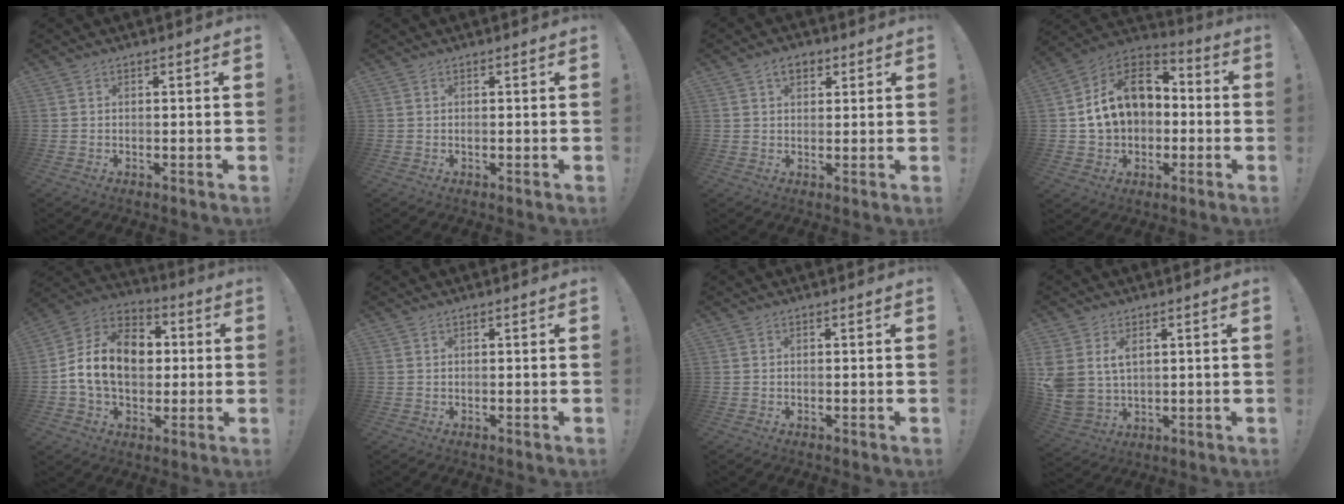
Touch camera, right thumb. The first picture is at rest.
{"total": 0.0}
{"total": 4.8, "force": [2.2, 3.1, 2.8], "torque": [-0.037, 0.000, 0.038]}
{"total": 17.0, "force": [2.9, 12.8, 10.9], "torque": [-0.155, 0.000, 0.061]}
{"total": 17.5, "force": [1.2, 12.8, 11.8], "torque": [-0.187, 0.015, 0.029]}
{"total": 0.0}
{"total": 0.0}
{"total": 7.8, "force": [3.3, 5.7, 4.3], "torque": [-0.087, -0.015, 0.065]}